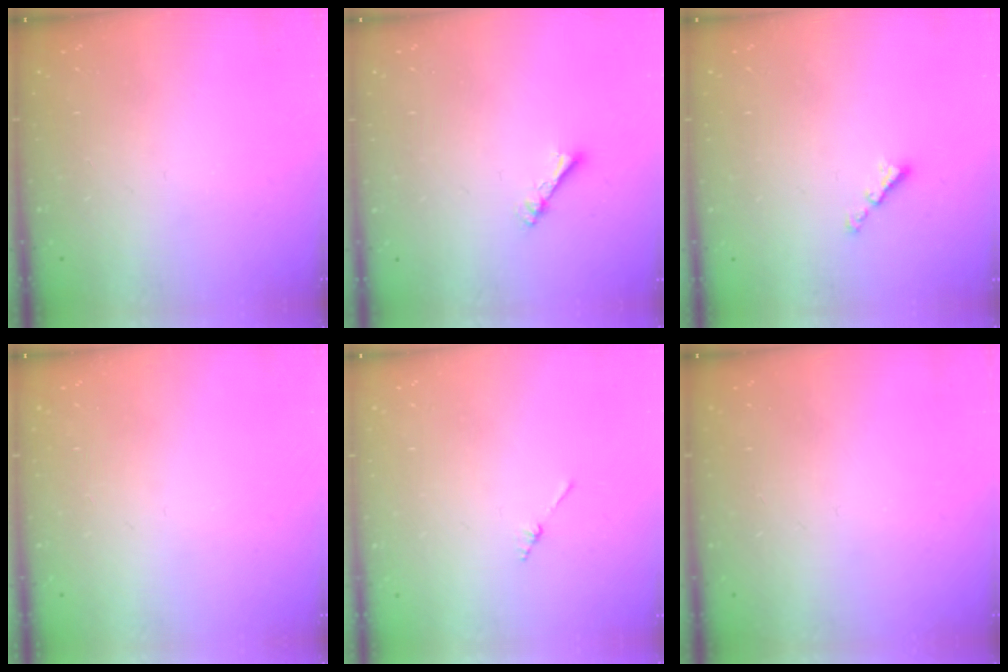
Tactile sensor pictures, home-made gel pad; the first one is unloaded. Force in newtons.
{"total": 2.4, "press": 2.4, "slide": 0.4}
{"total": 2.1, "press": 2.1, "slide": 0.4}
{"total": 0.0}
{"total": 1.3, "press": 1.3, "slide": 0.3}
{"total": 0.0}